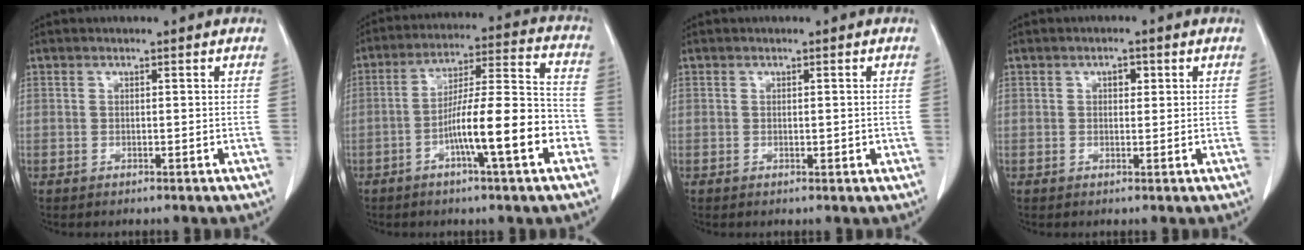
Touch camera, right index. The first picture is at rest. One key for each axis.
{"total": 13.7, "fx": -5.0, "fy": 1.0, "fz": 12.8, "tx": -0.208, "ty": 0.015, "tz": -0.080}
{"total": 1.0, "fx": 0.0, "fy": 0.4, "fz": 1.0, "tx": -0.010, "ty": 0.000, "tz": 0.002}
{"total": 1.7, "fx": 0.6, "fy": 1.0, "fz": 1.2, "tx": -0.017, "ty": 0.003, "tz": 0.008}